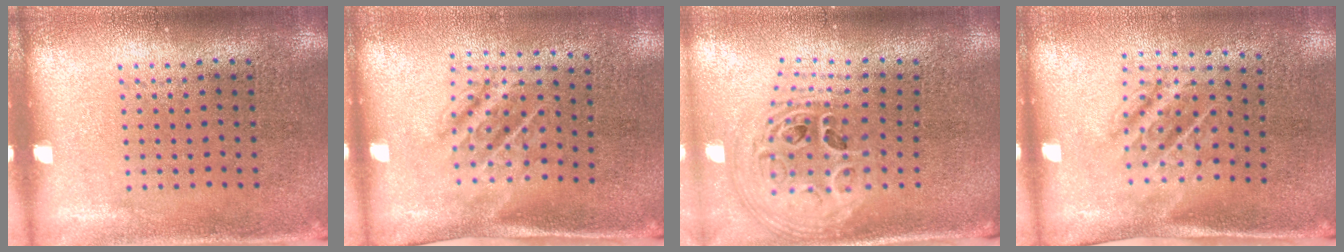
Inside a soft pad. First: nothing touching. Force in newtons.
{"total": 1.8, "press": 1.2, "slide": 1.3}
{"total": 2.9, "press": 2.1, "slide": 2.0}
{"total": 1.8, "press": 1.2, "slide": 1.3}